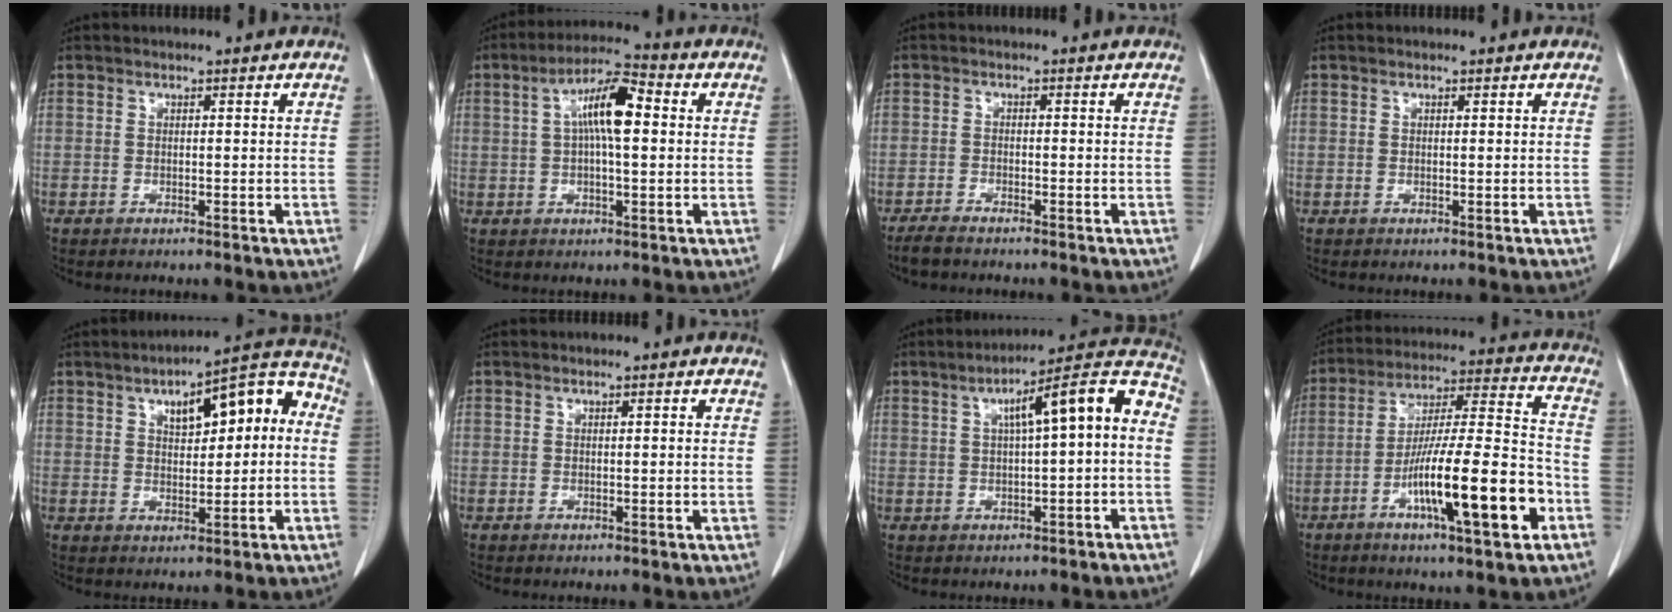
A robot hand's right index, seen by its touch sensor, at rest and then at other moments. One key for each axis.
{"total": 9.2, "fx": 1.6, "fy": 2.1, "fz": 8.8, "tx": -0.161, "ty": 0.024, "tz": 0.023}
{"total": 2.8, "fx": -2.5, "fy": 0.4, "fz": 1.3, "tx": -0.025, "ty": -0.006, "tz": -0.044}
{"total": 0.0}
{"total": 12.4, "fx": 2.5, "fy": 4.8, "fz": 11.1, "tx": -0.142, "ty": 0.047, "tz": 0.036}
{"total": 0.7, "fx": 0.2, "fy": 0.2, "fz": 0.6, "tx": -0.011, "ty": 0.002, "tz": 0.002}
{"total": 11.5, "fx": 1.4, "fy": 1.7, "fz": 11.3, "tx": -0.156, "ty": 0.043, "tz": 0.015}
{"total": 17.6, "fx": -6.9, "fy": 1.5, "fz": 16.2, "tx": -0.278, "ty": -0.003, "tz": -0.112}